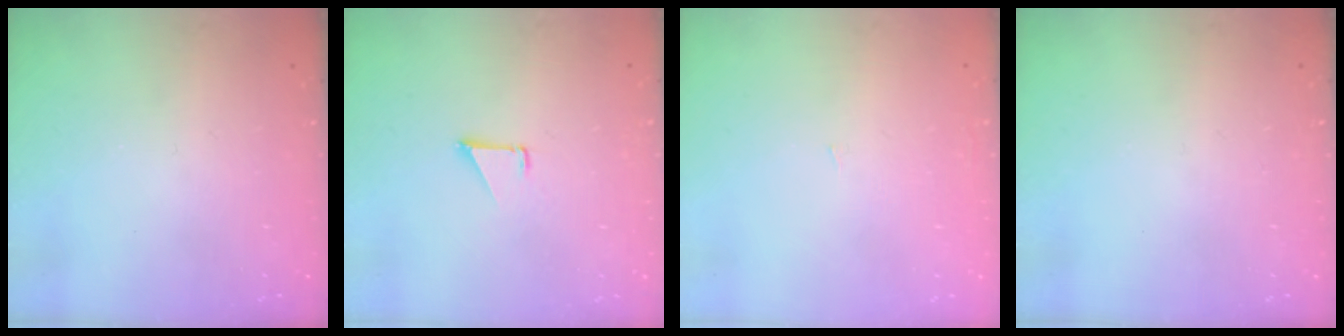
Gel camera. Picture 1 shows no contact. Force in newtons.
{"total": 1.1, "press": 1.1, "slide": 0.1}
{"total": 0.9, "press": 0.9, "slide": 0.0}
{"total": 0.0}